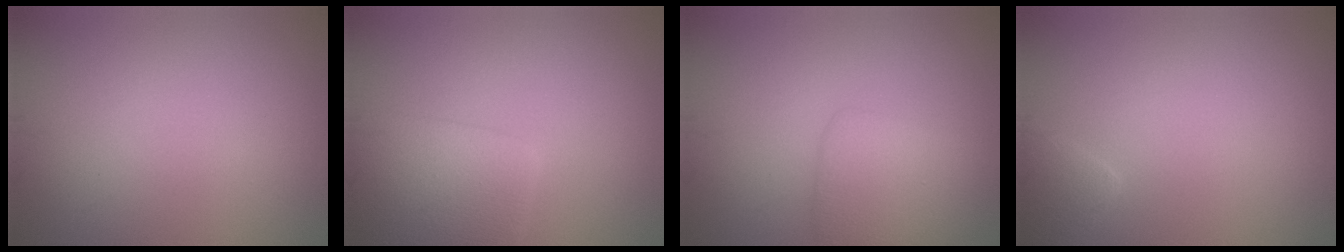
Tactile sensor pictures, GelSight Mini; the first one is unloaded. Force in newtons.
{"total": 7.3, "press": 7.2, "slide": 0.6}
{"total": 3.8, "press": 3.8, "slide": 0.1}
{"total": 1.7, "press": 1.7, "slide": 0.1}